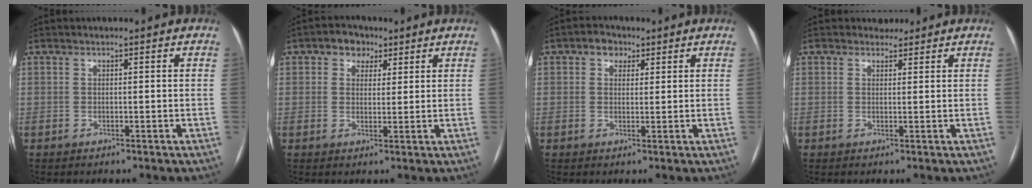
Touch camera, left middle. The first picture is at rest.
{"total": 4.1, "force": [2.2, 3.0, 1.7], "torque": [-0.027, 0.015, 0.035]}
{"total": 2.9, "force": [1.5, 2.2, 1.3], "torque": [-0.023, 0.013, 0.024]}
{"total": 1.7, "force": [1.4, 0.9, -0.2], "torque": [0.005, 0.005, 0.017]}